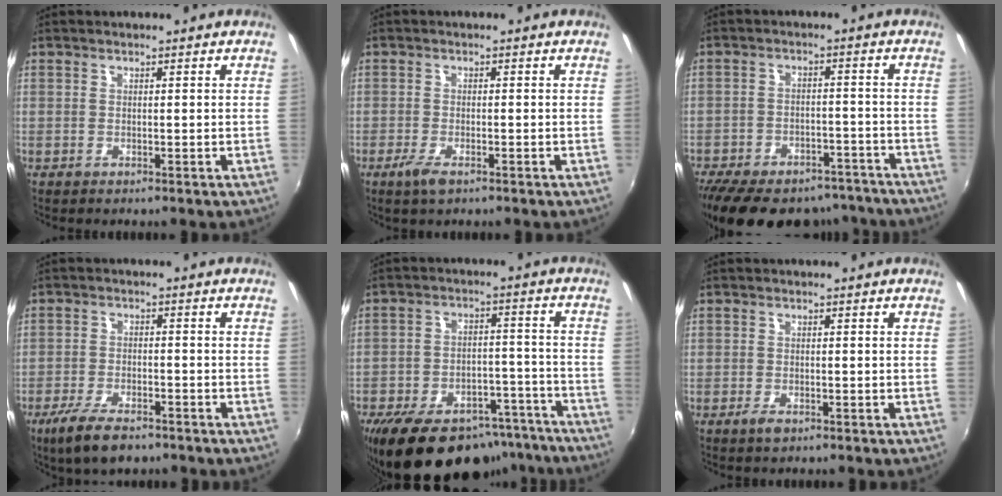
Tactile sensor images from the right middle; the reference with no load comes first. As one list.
[{"total": 3.3, "force": [-2.0, 1.1, 2.3], "torque": [-0.055, -0.009, -0.040]}, {"total": 22.6, "force": [-18.3, 9.7, 9.1], "torque": [-0.199, 0.012, -0.240]}, {"total": 8.3, "force": [-5.9, 2.9, 5.1], "torque": [-0.126, -0.018, -0.105]}, {"total": 22.6, "force": [-17.6, 10.2, 9.9], "torque": [-0.188, 0.018, -0.229]}, {"total": 1.9, "force": [-1.2, 0.8, 1.2], "torque": [-0.024, -0.005, -0.023]}]